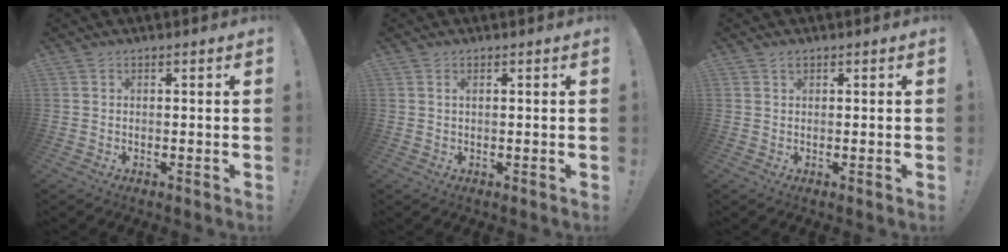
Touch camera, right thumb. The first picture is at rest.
{"total": 1.1, "force": [0.2, 0.2, 1.1], "torque": [-0.015, -0.001, 0.002]}
{"total": 0.8, "force": [0.6, 0.4, 0.4], "torque": [-0.006, 0.000, 0.011]}